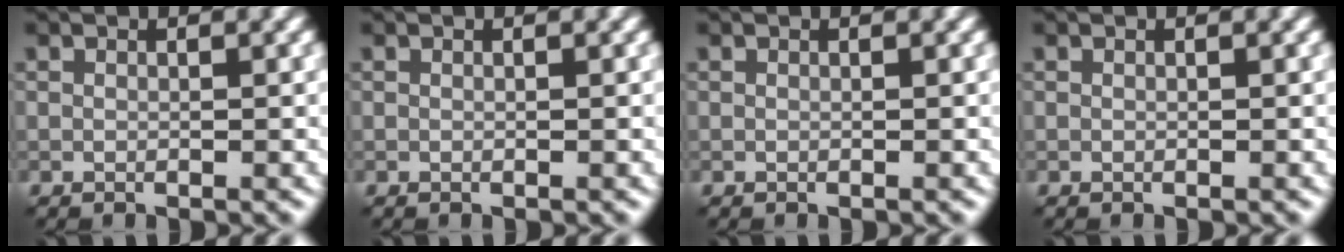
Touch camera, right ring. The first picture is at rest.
{"total": 0.0}
{"total": 0.0}
{"total": 0.0}